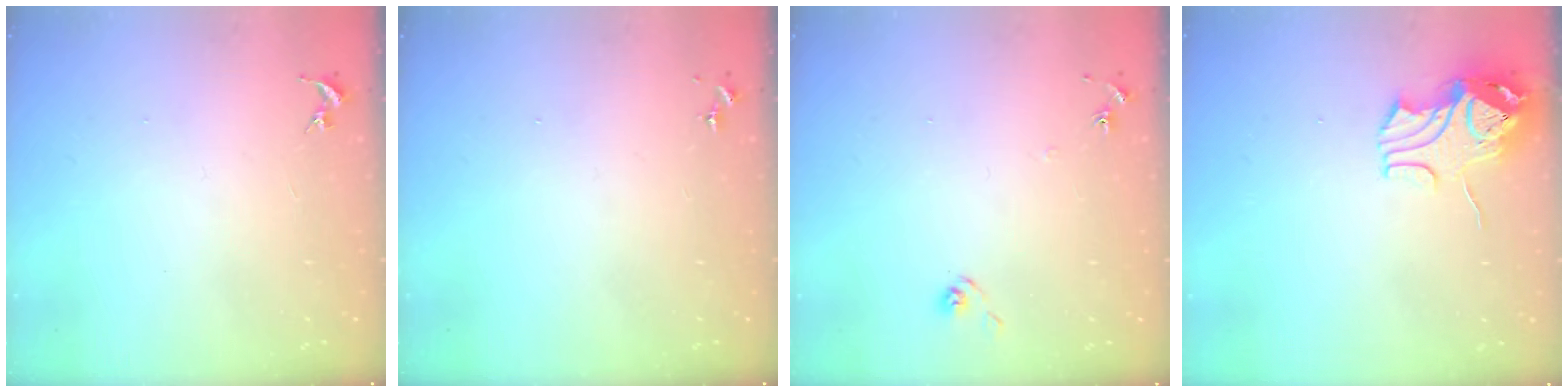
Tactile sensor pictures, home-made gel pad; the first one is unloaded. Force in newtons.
{"total": 0.0}
{"total": 5.4, "press": 5.4, "slide": 0.5}
{"total": 9.7, "press": 9.6, "slide": 1.5}